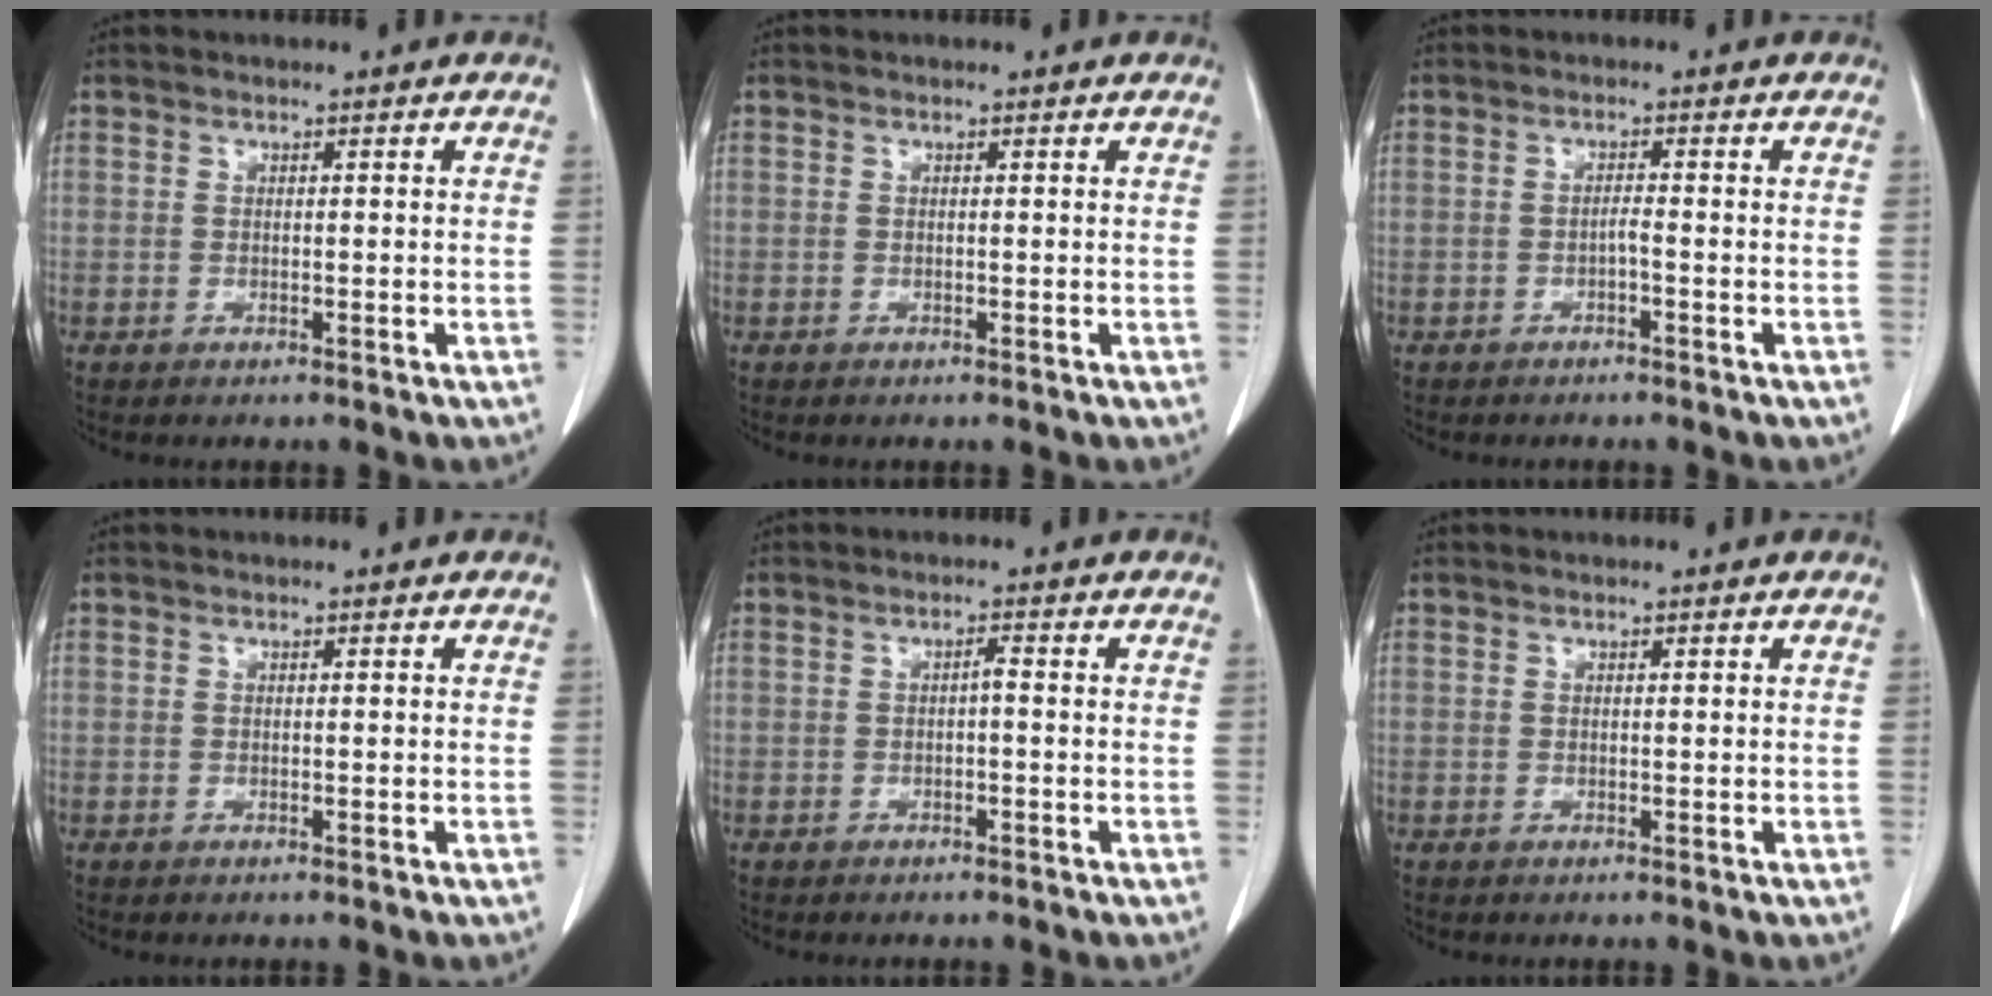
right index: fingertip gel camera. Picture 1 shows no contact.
{"total": 0.0}
{"total": 1.1, "force": [-0.6, -0.1, 0.9], "torque": [-0.018, 0.002, -0.011]}
{"total": 0.0}
{"total": 1.0, "force": [-0.2, 0.1, 1.0], "torque": [-0.018, 0.003, -0.002]}
{"total": 0.0}